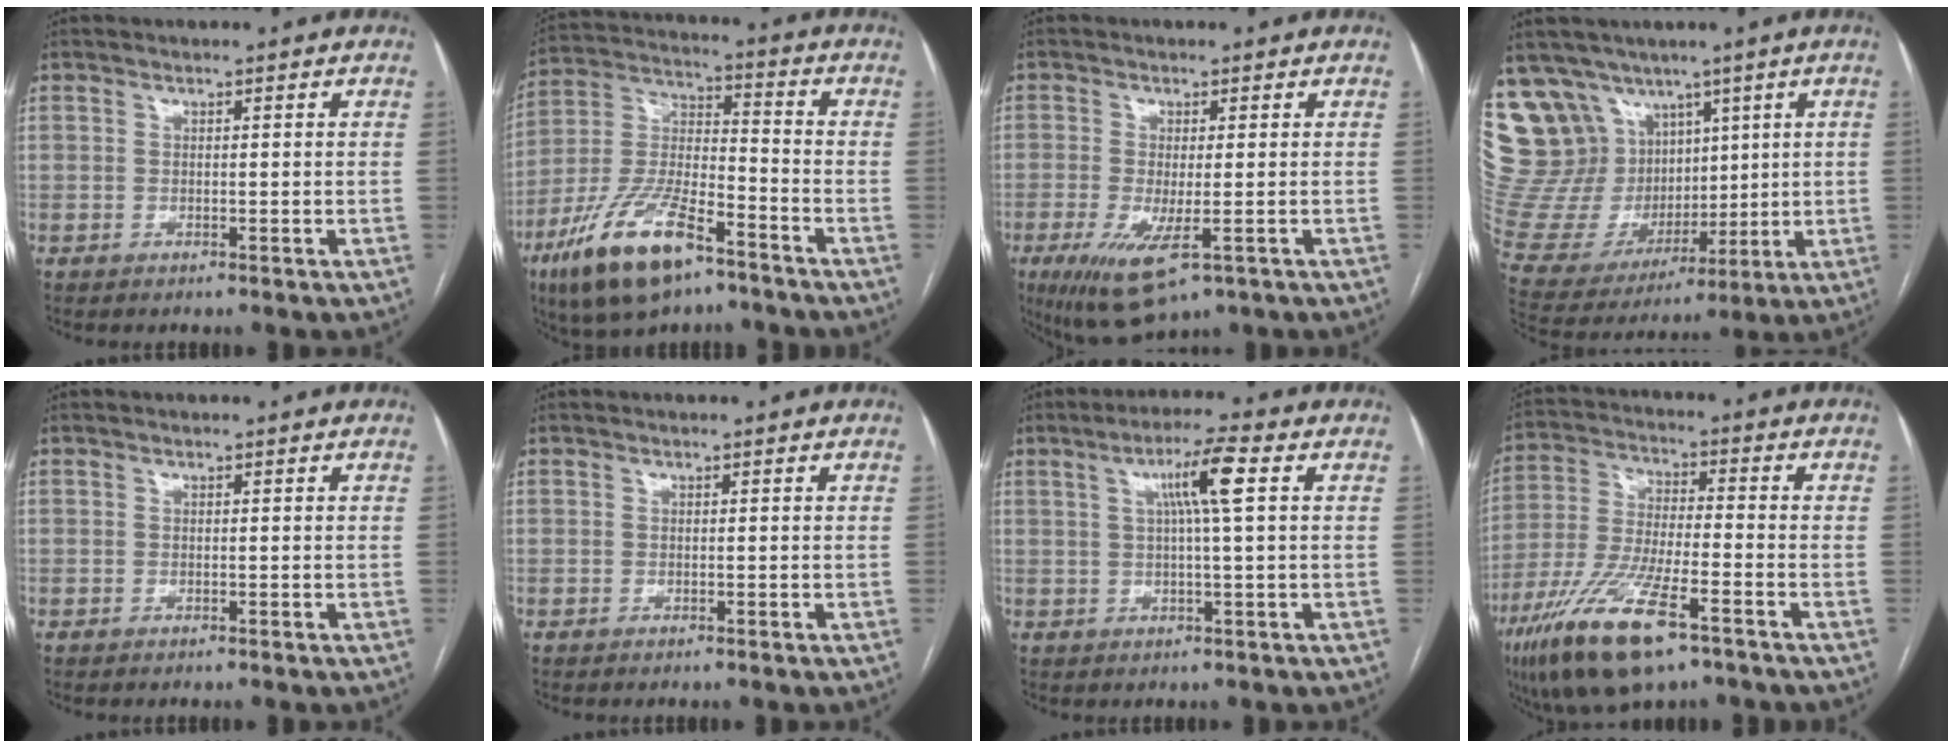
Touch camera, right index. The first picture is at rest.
{"total": 16.8, "force": [-10.2, 5.0, 12.4], "torque": [-0.263, -0.019, -0.187]}
{"total": 8.9, "force": [-3.9, 2.4, 7.6], "torque": [-0.139, -0.027, -0.056]}
{"total": 21.7, "force": [12.0, 15.9, 8.7], "torque": [-0.209, 0.063, 0.250]}
{"total": 0.0}
{"total": 0.0}
{"total": 6.8, "force": [2.0, -0.4, 6.5], "torque": [-0.115, 0.007, 0.034]}
{"total": 15.8, "force": [-9.2, 3.4, 12.3], "torque": [-0.262, -0.032, -0.166]}